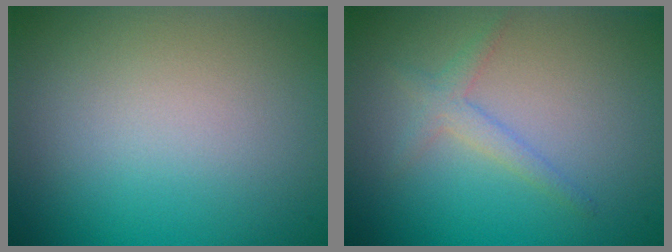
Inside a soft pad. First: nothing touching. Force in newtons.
{"total": 1.6, "press": 1.6, "slide": 0.1}